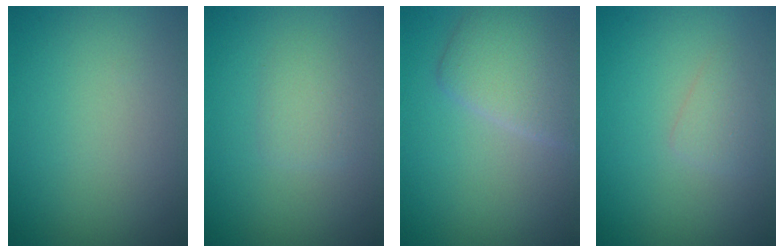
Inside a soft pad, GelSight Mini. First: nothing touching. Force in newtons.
{"total": 1.5, "press": 1.5, "slide": 0.0}
{"total": 4.0, "press": 3.9, "slide": 0.3}
{"total": 1.2, "press": 1.2, "slide": 0.0}